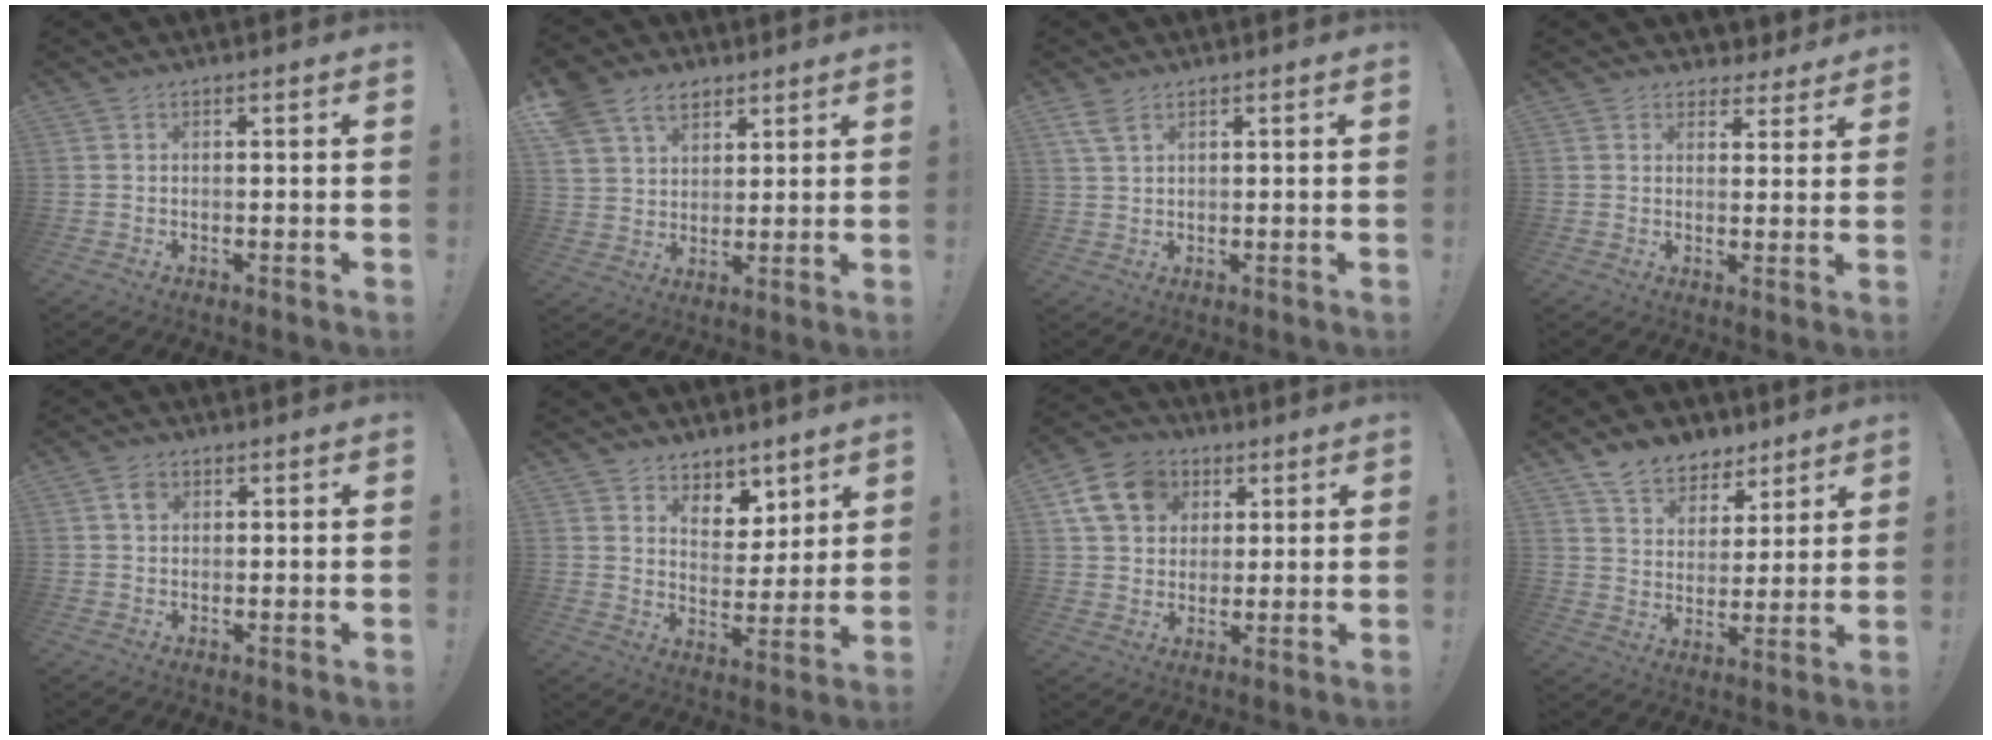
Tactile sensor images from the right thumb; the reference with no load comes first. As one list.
[{"total": 11.4, "force": [6.8, 8.1, 4.4], "torque": [-0.071, -0.032, 0.135]}, {"total": 4.0, "force": [2.5, 1.7, 2.5], "torque": [-0.050, -0.006, 0.049]}, {"total": 4.3, "force": [3.2, 2.7, 0.5], "torque": [0.003, -0.027, 0.058]}, {"total": 2.7, "force": [1.0, 2.1, 1.4], "torque": [-0.017, 0.001, 0.017]}, {"total": 7.5, "force": [5.6, 4.9, 1.4], "torque": [-0.011, -0.054, 0.107]}, {"total": 13.9, "force": [5.4, 11.2, 6.2], "torque": [-0.085, -0.015, 0.110]}, {"total": 9.7, "force": [7.7, 5.6, 1.8], "torque": [-0.030, -0.061, 0.150]}]